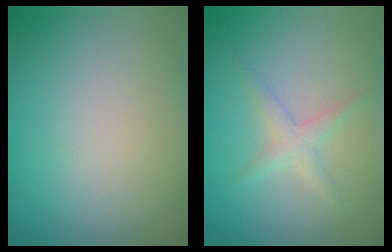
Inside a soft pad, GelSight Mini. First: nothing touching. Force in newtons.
{"total": 1.6, "press": 1.6, "slide": 0.1}